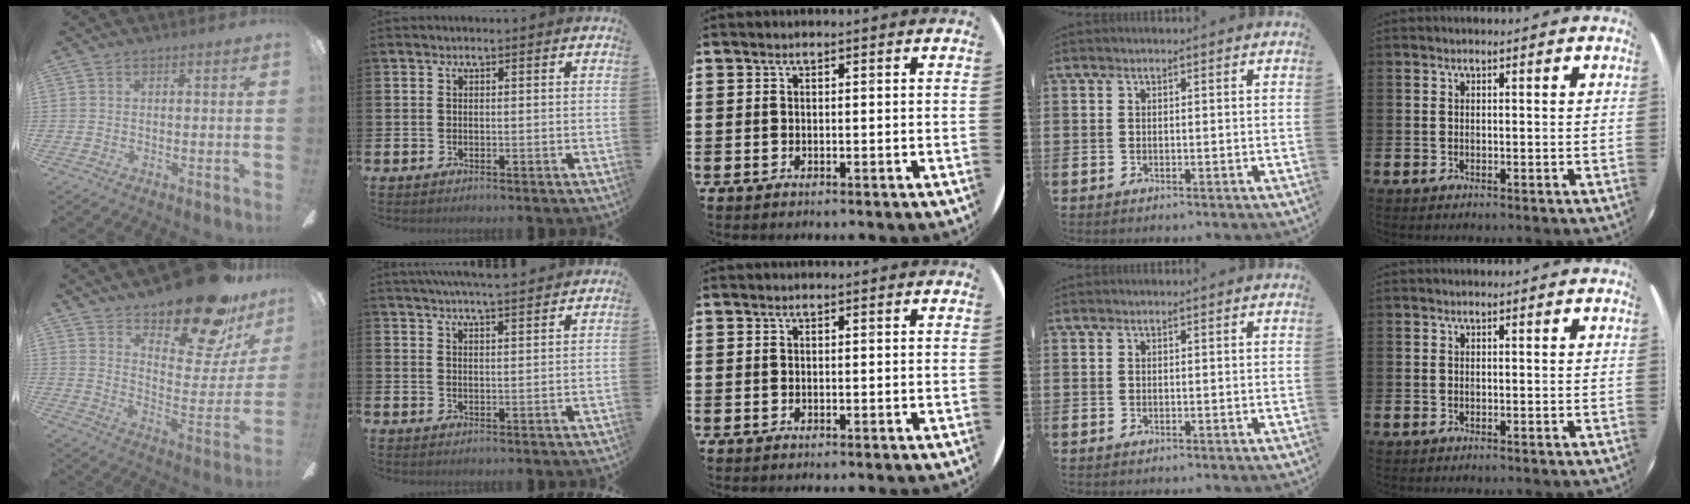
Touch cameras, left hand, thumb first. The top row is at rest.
{"thumb": {"total": 21.8, "force": [17.2, 6.9, 11.4], "torque": [-0.148, -0.120, 0.284]}, "index": {"total": 4.7, "force": [4.5, -0.2, 1.1], "torque": [-0.032, -0.015, 0.083]}}